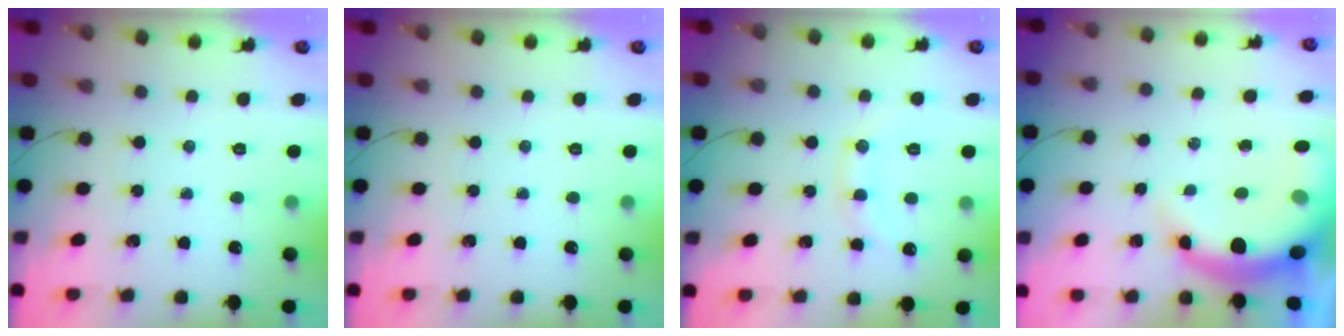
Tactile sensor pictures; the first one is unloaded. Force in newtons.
{"total": 0.0}
{"total": 9.8, "press": 9.7, "slide": 1.0}
{"total": 11.0, "press": 10.7, "slide": 2.6}